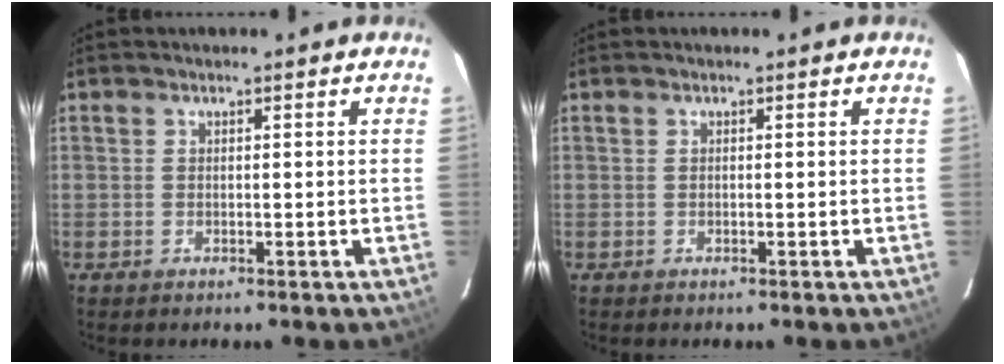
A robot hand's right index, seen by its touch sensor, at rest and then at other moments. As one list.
[{"total": 0.0}]